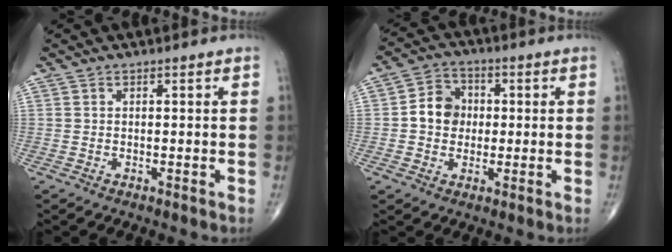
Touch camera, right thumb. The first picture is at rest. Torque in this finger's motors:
{"motor_torque": [0.61, 0.77, 0.19, -0.07, 0.03]}